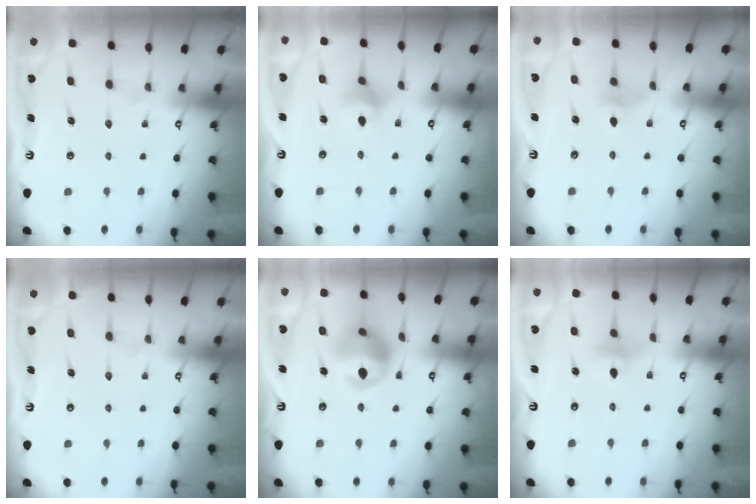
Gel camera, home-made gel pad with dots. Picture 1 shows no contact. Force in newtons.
{"total": 5.5, "press": 5.4, "slide": 0.9}
{"total": 2.8, "press": 2.7, "slide": 0.7}
{"total": 0.0}
{"total": 13.1, "press": 12.3, "slide": 4.4}
{"total": 4.8, "press": 4.6, "slide": 1.3}